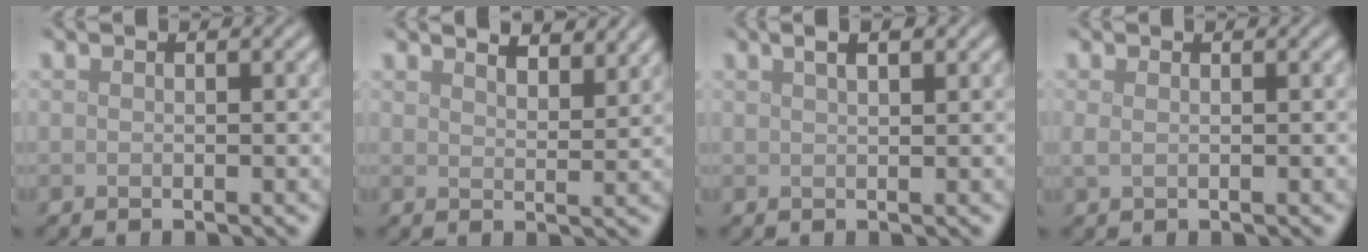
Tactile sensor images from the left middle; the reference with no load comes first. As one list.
[{"total": 5.0, "force": [4.1, 1.5, 2.4], "torque": [-0.018, 0.014, 0.033]}, {"total": 3.3, "force": [1.9, 1.3, 2.4], "torque": [-0.015, 0.008, 0.009]}, {"total": 0.7, "force": [0.2, 0.3, 0.6], "torque": [-0.015, 0.001, 0.005]}]